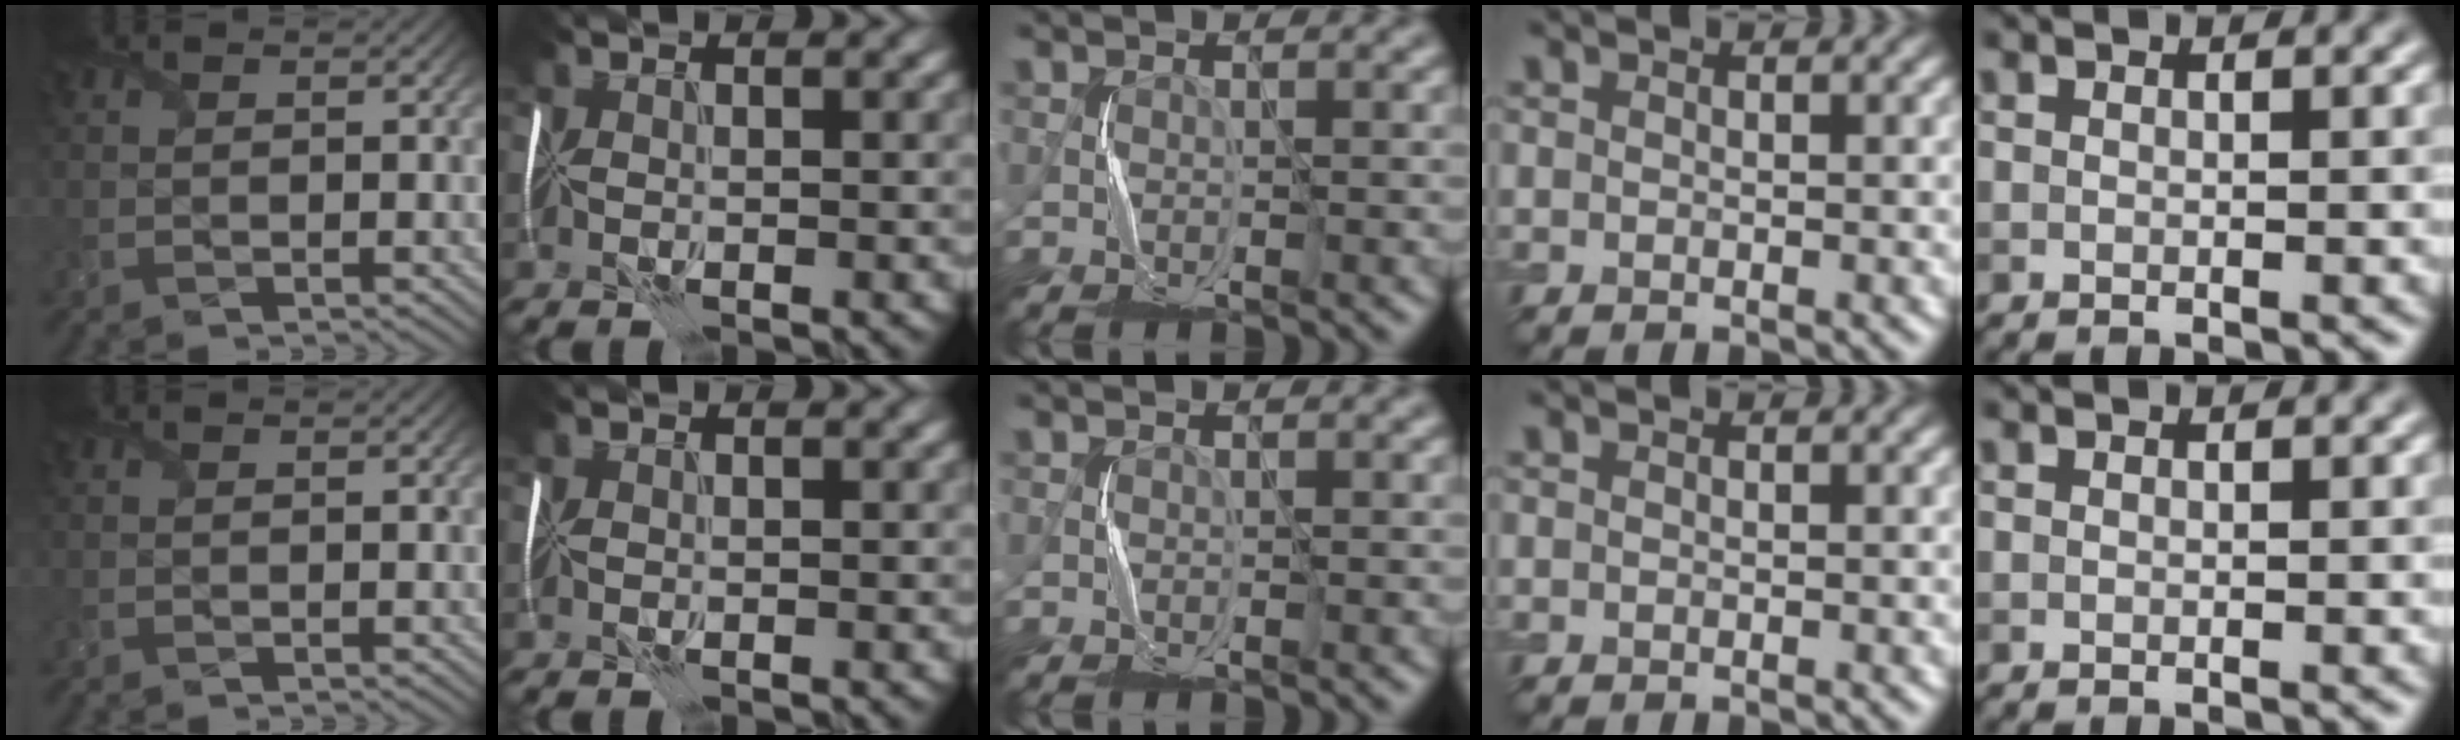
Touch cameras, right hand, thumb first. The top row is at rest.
{}